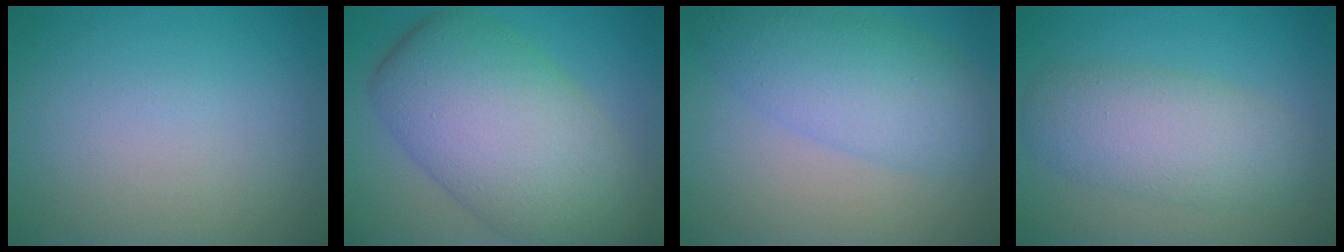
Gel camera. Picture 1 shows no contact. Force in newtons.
{"total": 12.0, "press": 12.0, "slide": 0.5}
{"total": 5.6, "press": 5.6, "slide": 0.1}
{"total": 5.2, "press": 5.2, "slide": 0.4}